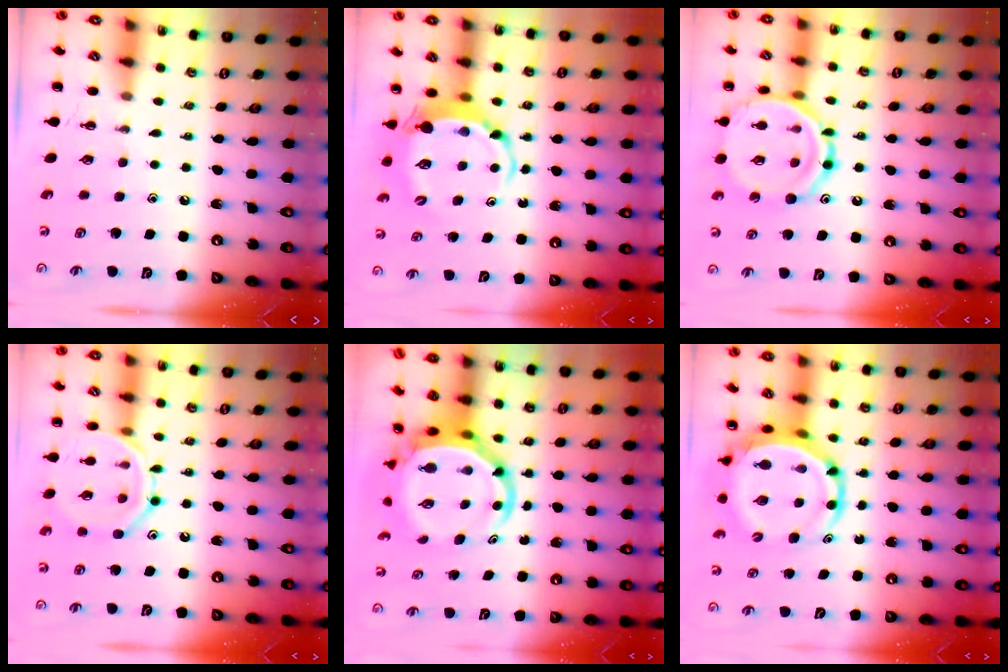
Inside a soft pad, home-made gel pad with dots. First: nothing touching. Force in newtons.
{"total": 5.7, "press": 5.7, "slide": 0.9}
{"total": 17.6, "press": 17.4, "slide": 2.0}
{"total": 11.9, "press": 11.9, "slide": 0.3}
{"total": 8.3, "press": 8.0, "slide": 2.4}
{"total": 8.9, "press": 8.5, "slide": 2.5}